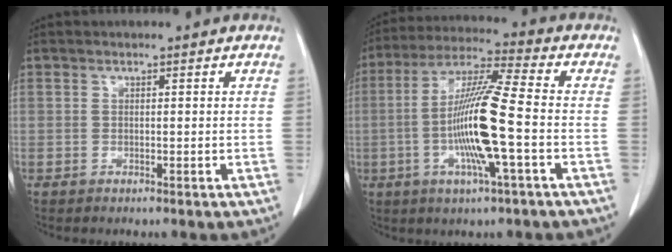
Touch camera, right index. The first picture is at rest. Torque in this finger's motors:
{"motor_torque": [2.06, -0.08, 1.05, 0.16]}